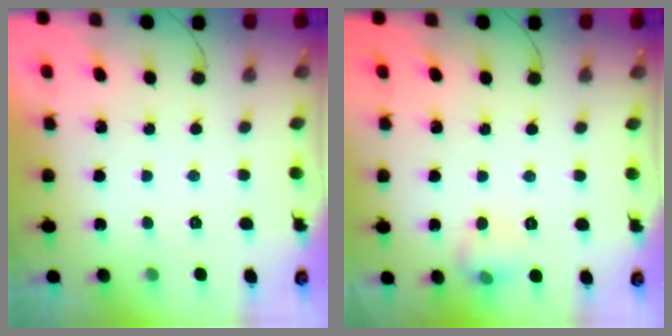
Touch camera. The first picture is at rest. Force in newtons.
{"total": 8.3, "press": 6.2, "slide": 5.5}